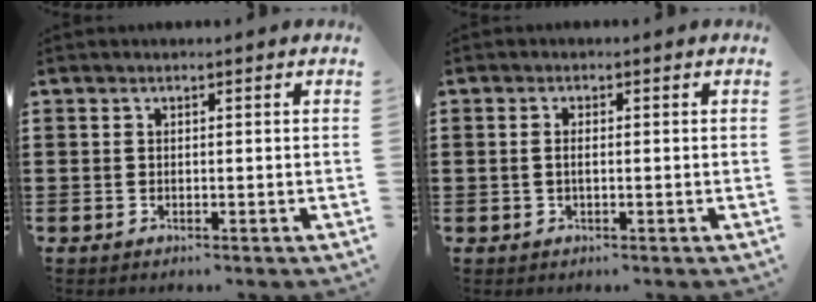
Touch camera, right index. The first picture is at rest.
{"total": 1.2, "force": [-0.2, 0.3, 1.1], "torque": [-0.023, -0.001, -0.004]}